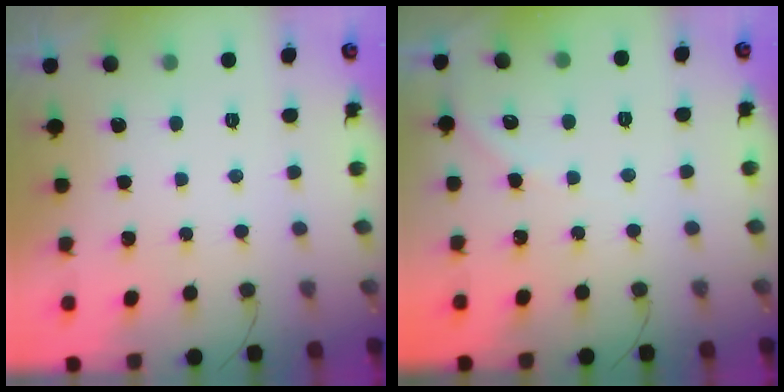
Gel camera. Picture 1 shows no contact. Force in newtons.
{"total": 2.2, "press": 2.2, "slide": 0.4}